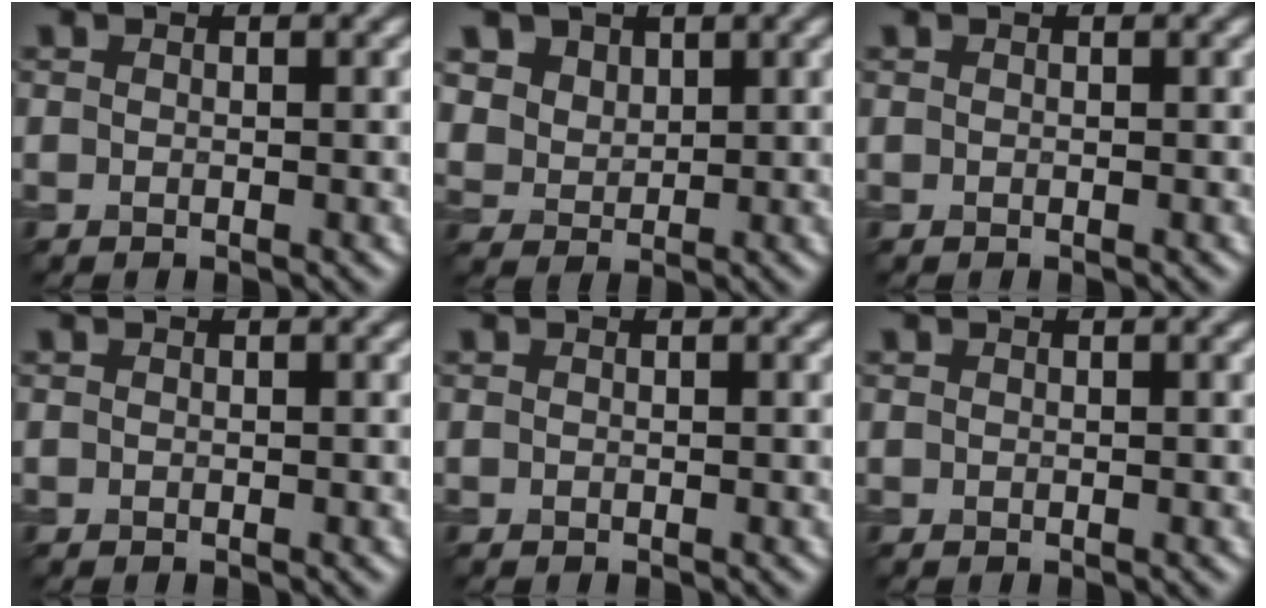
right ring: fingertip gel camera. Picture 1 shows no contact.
{"total": 3.9, "force": [2.5, 2.7, 1.4], "torque": [-0.058, -0.011, 0.065]}
{"total": 0.0}
{"total": 0.0}
{"total": 0.0}
{"total": 0.0}